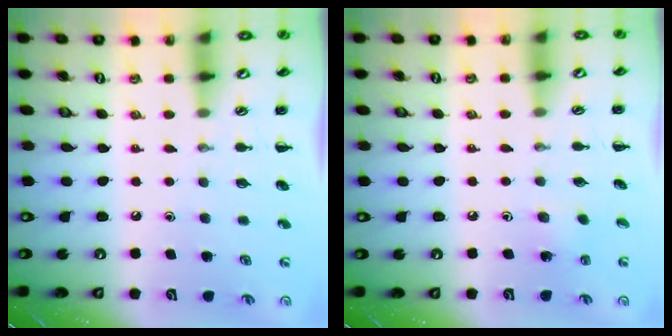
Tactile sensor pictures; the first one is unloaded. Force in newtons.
{"total": 2.0, "press": 1.8, "slide": 0.7}